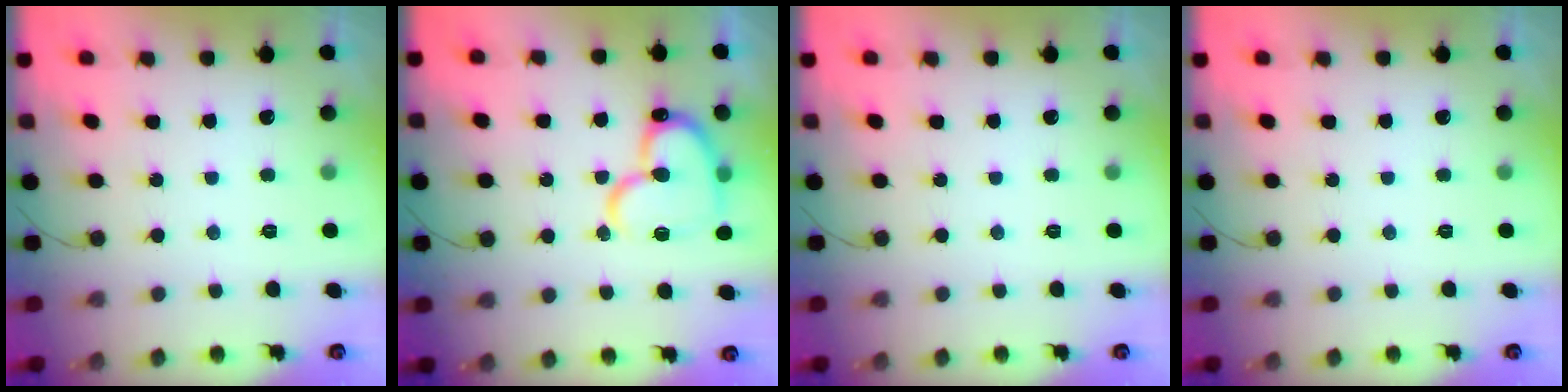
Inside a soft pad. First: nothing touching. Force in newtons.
{"total": 17.9, "press": 17.7, "slide": 2.4}
{"total": 0.0}
{"total": 0.0}